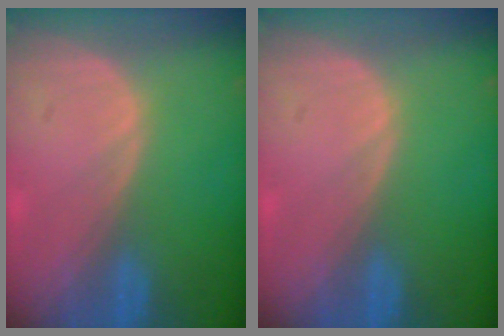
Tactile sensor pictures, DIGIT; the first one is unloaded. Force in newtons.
{"total": 0.0}